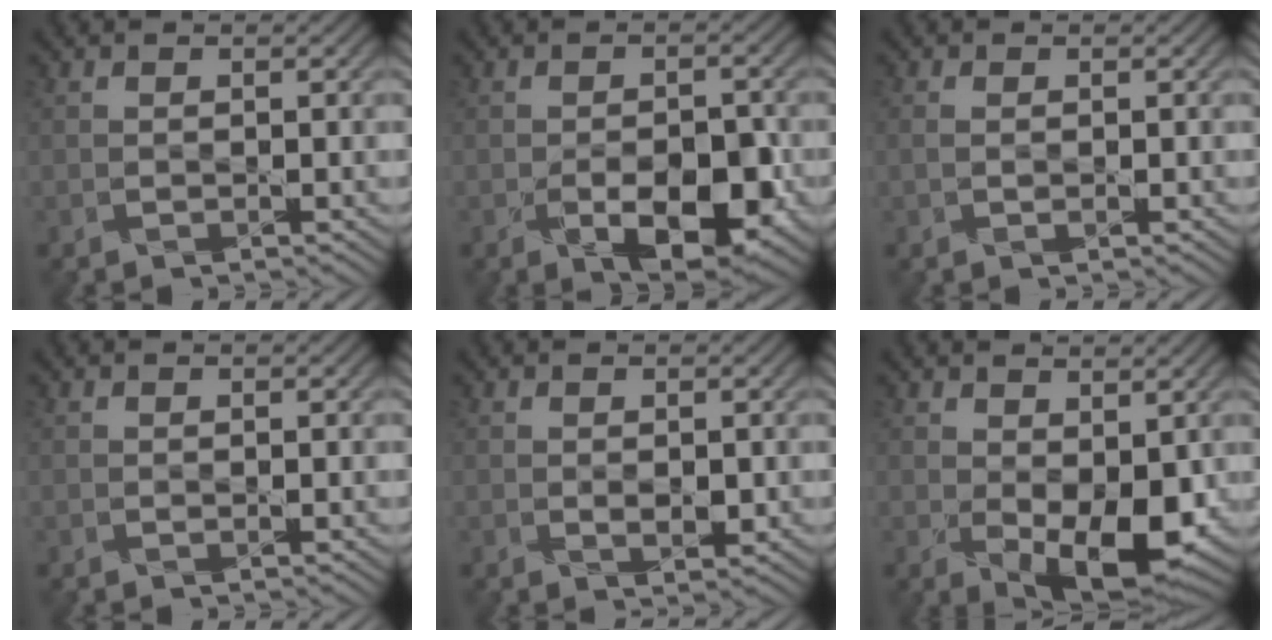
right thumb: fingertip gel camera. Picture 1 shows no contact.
{"total": 7.4, "force": [-2.8, 3.6, 5.8], "torque": [-0.093, -0.009, -0.040]}
{"total": 1.1, "force": [0.1, 0.6, 1.0], "torque": [-0.023, 0.000, 0.002]}
{"total": 0.0}
{"total": 1.5, "force": [0.1, 0.8, 1.2], "torque": [-0.021, -0.005, 0.004]}
{"total": 7.1, "force": [-0.7, 3.8, 6.0], "torque": [-0.109, -0.027, 0.005]}